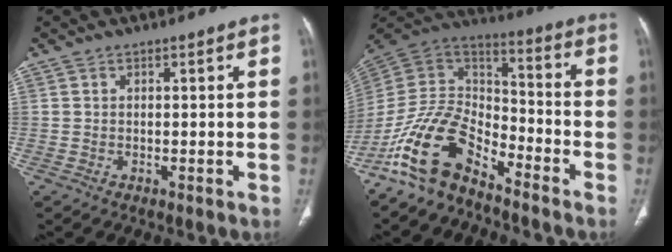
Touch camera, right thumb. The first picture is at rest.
{"total": 14.8, "force": [-10.5, 7.0, 7.8], "torque": [-0.129, 0.091, -0.210]}